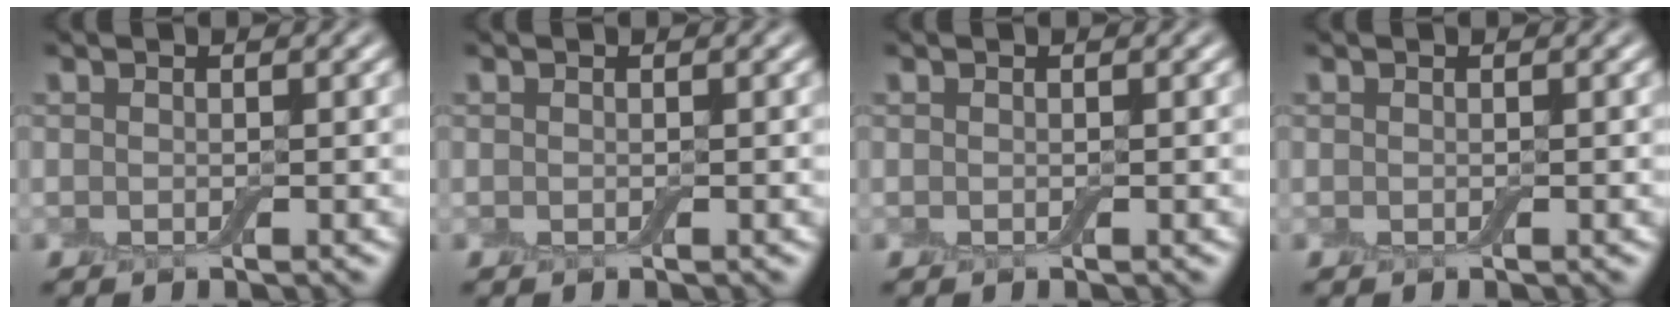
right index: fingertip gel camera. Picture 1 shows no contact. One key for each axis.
{"total": 0.0}
{"total": 0.0}
{"total": 0.0}